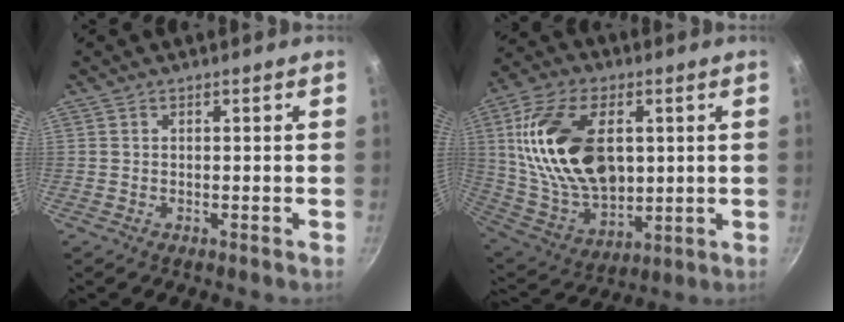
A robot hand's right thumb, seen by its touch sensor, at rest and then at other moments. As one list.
[{"total": 24.4, "force": [3.8, 15.0, 18.8], "torque": [-0.340, -0.006, 0.082]}]